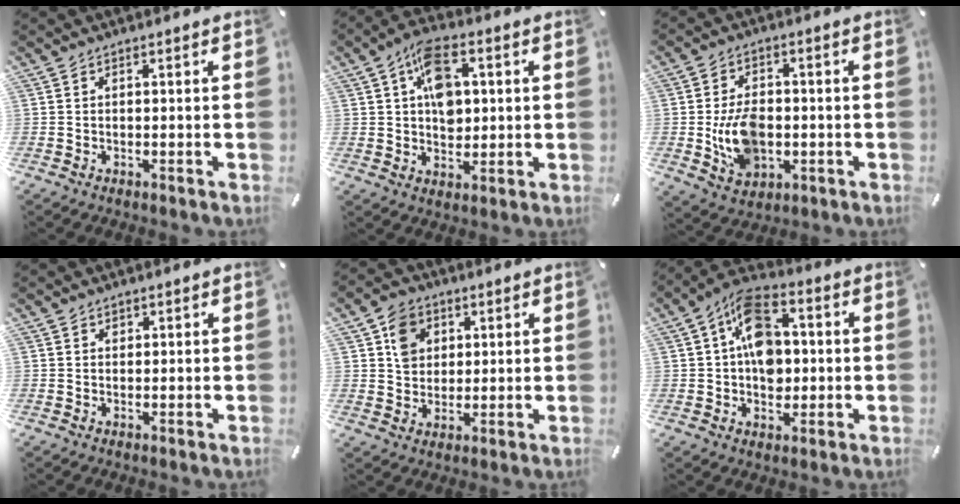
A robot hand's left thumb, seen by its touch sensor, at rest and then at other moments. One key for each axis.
{"total": 9.9, "fx": 2.6, "fy": 6.7, "fz": 6.8, "tx": -0.099, "ty": 0.004, "tz": 0.046}
{"total": 11.2, "fx": -1.5, "fy": 7.9, "fz": 7.8, "tx": -0.146, "ty": -0.002, "tz": -0.025}
{"total": 0.8, "fx": 0.4, "fy": 0.6, "fz": 0.1, "tx": 0.007, "ty": -0.002, "tz": 0.006}
{"total": 7.3, "fx": 2.7, "fy": 6.3, "fz": 2.6, "tx": -0.037, "ty": 0.003, "tz": 0.048}
{"total": 13.0, "fx": 1.4, "fy": 9.2, "fz": 9.1, "tx": -0.157, "ty": 0.004, "tz": 0.025}